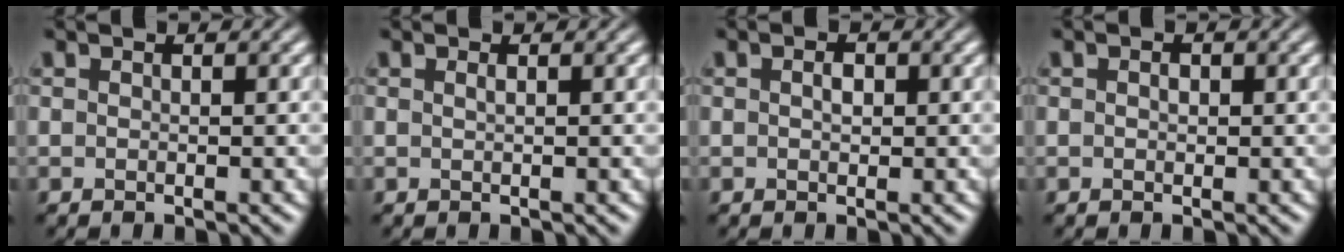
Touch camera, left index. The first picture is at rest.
{"total": 0.6, "force": [0.2, 0.2, 0.5], "torque": [-0.006, 0.003, 0.002]}
{"total": 1.1, "force": [0.1, 0.6, 0.9], "torque": [-0.014, 0.001, 0.001]}
{"total": 0.7, "force": [0.1, 0.5, 0.5], "torque": [-0.009, -0.001, 0.000]}